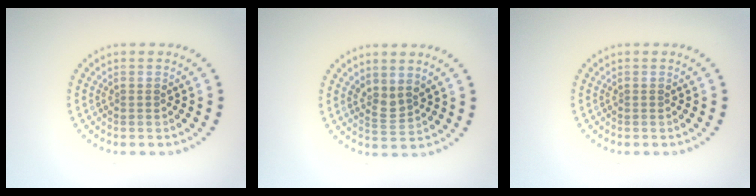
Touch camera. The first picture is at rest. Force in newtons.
{"total": 1.8, "press": 1.4, "slide": 1.2}
{"total": 0.0}